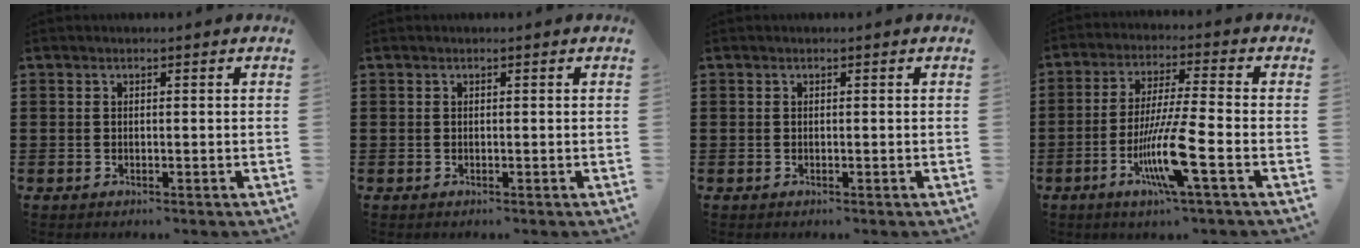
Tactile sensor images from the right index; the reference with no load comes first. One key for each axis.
{"total": 0.0}
{"total": 0.0}
{"total": 10.6, "fx": -4.0, "fy": 0.7, "fz": 9.8, "tx": -0.200, "ty": -0.016, "tz": -0.080}